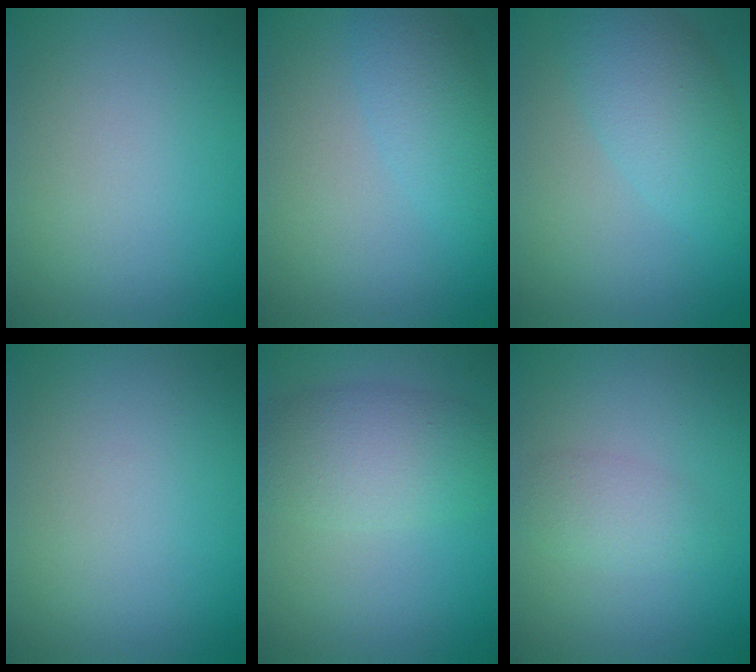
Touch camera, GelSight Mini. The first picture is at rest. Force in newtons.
{"total": 3.2, "press": 3.1, "slide": 0.2}
{"total": 4.8, "press": 4.8, "slide": 0.0}
{"total": 0.0}
{"total": 5.0, "press": 5.0, "slide": 0.3}
{"total": 2.1, "press": 2.1, "slide": 0.1}